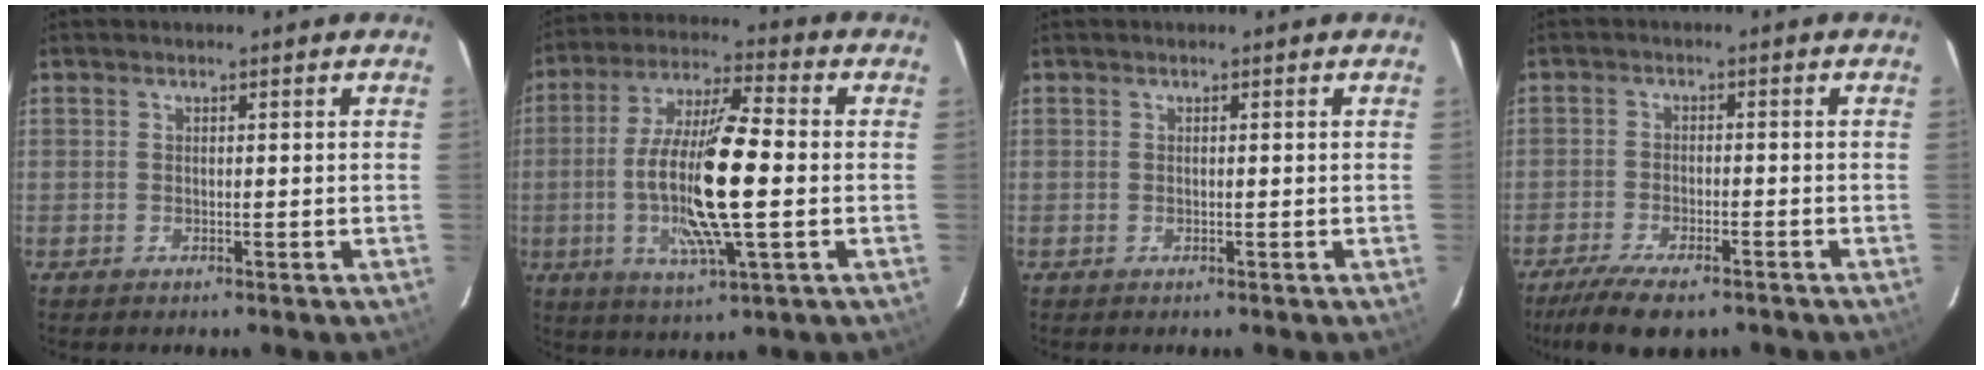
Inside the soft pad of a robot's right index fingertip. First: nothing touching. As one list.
[{"total": 16.4, "force": [-2.2, 2.8, 16.0], "torque": [-0.312, -0.006, -0.045]}, {"total": 0.0}, {"total": 10.4, "force": [-8.0, 3.3, 5.8], "torque": [-0.135, -0.025, -0.136]}]